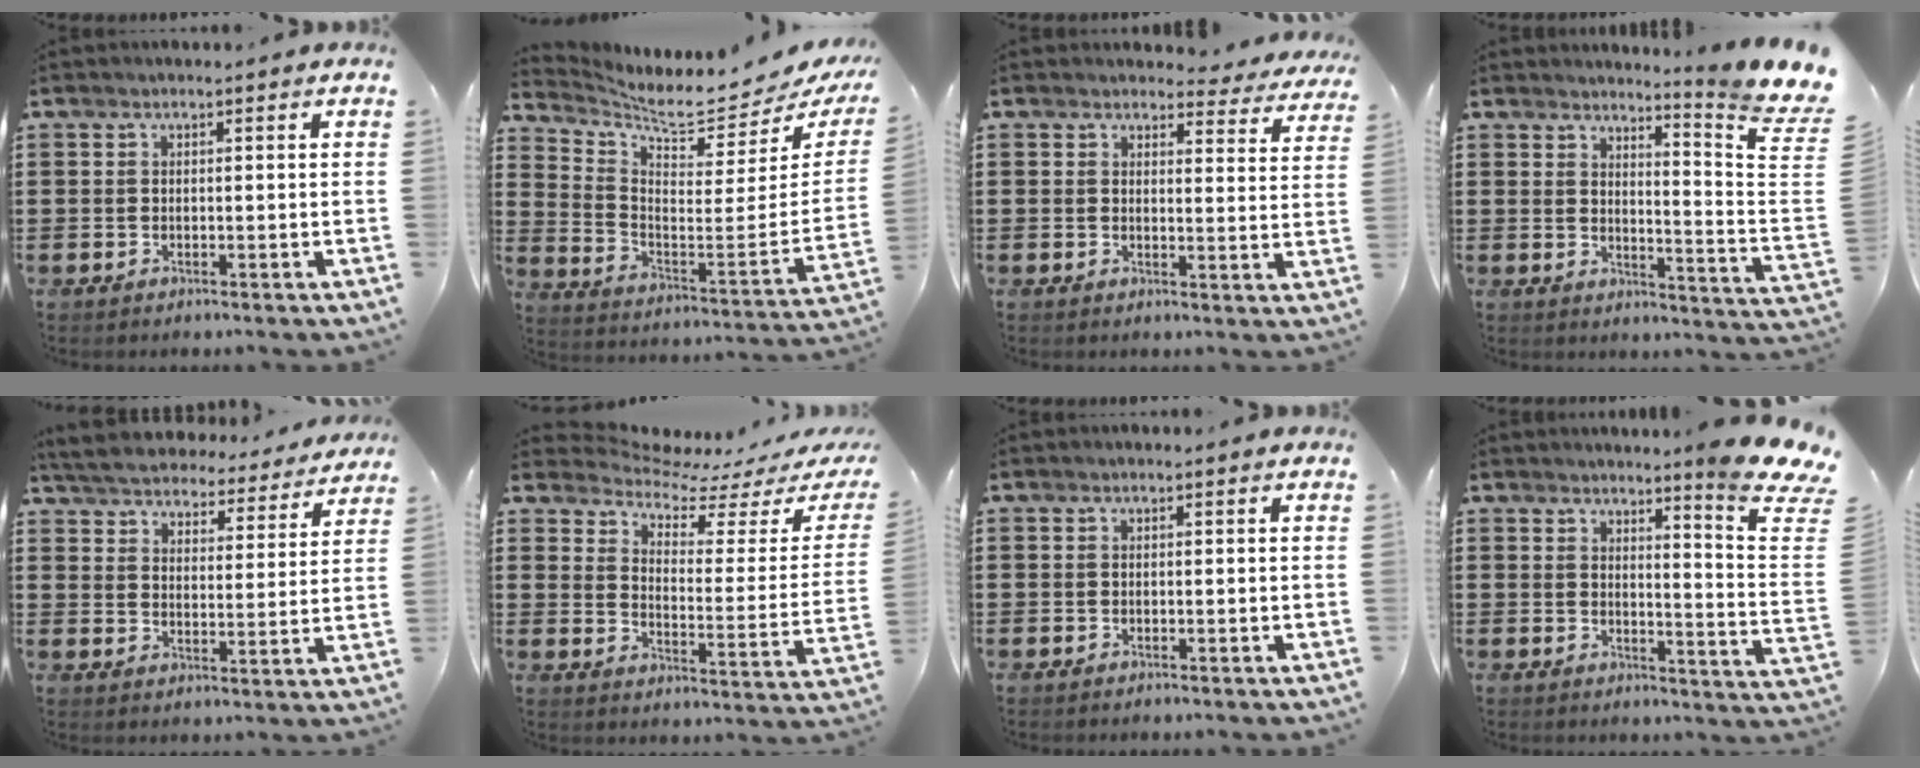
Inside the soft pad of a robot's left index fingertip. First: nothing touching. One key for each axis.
{"total": 6.5, "fx": 5.7, "fy": 0.4, "fz": 3.1, "tx": -0.083, "ty": -0.063, "tz": 0.089}
{"total": 3.3, "fx": 3.1, "fy": 1.0, "fz": 0.7, "tx": -0.010, "ty": -0.018, "tz": 0.053}
{"total": 5.8, "fx": 4.6, "fy": -0.6, "fz": 3.4, "tx": -0.062, "ty": -0.049, "tz": 0.069}
{"total": 5.3, "fx": 5.3, "fy": 0.2, "fz": 0.3, "tx": -0.036, "ty": -0.041, "tz": 0.091}
{"total": 5.1, "fx": 4.6, "fy": 1.3, "fz": 1.6, "tx": -0.055, "ty": -0.037, "tz": 0.075}
{"total": 0.0}
{"total": 7.4, "fx": 5.8, "fy": -0.2, "fz": 4.5, "tx": -0.076, "ty": -0.043, "tz": 0.093}